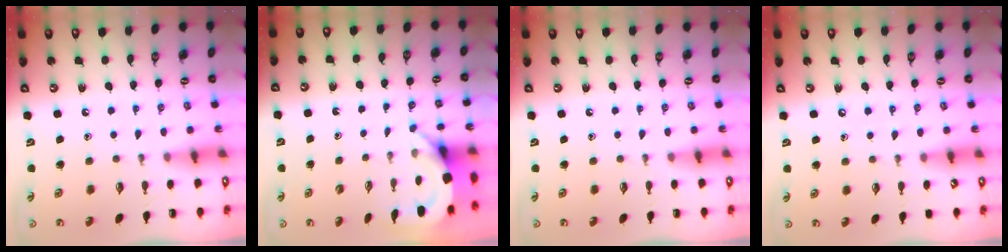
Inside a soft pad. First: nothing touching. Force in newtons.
{"total": 3.9, "press": 3.8, "slide": 0.3}
{"total": 0.0}
{"total": 2.6, "press": 2.6, "slide": 0.4}